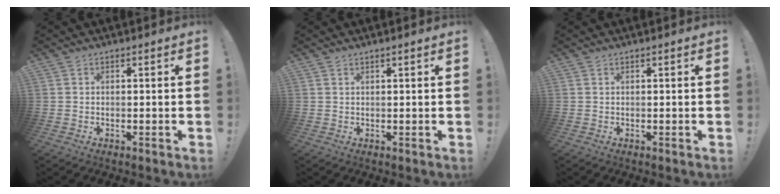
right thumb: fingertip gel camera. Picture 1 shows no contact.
{"total": 0.8, "force": [0.5, -0.2, 0.5], "torque": [-0.006, -0.001, 0.008]}
{"total": 0.0}